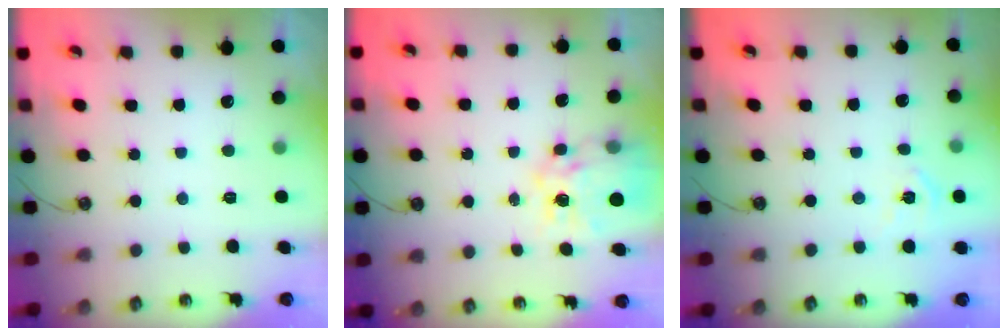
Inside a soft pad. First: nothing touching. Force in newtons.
{"total": 13.5, "press": 13.4, "slide": 1.4}
{"total": 5.1, "press": 5.0, "slide": 0.7}